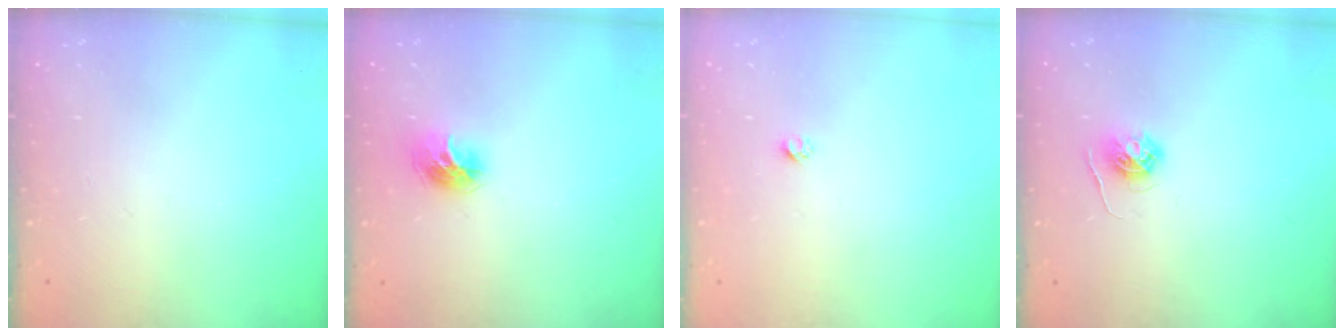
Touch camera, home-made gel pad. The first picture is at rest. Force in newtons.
{"total": 9.5, "press": 9.5, "slide": 0.4}
{"total": 1.9, "press": 1.9, "slide": 0.1}
{"total": 4.8, "press": 4.7, "slide": 0.5}